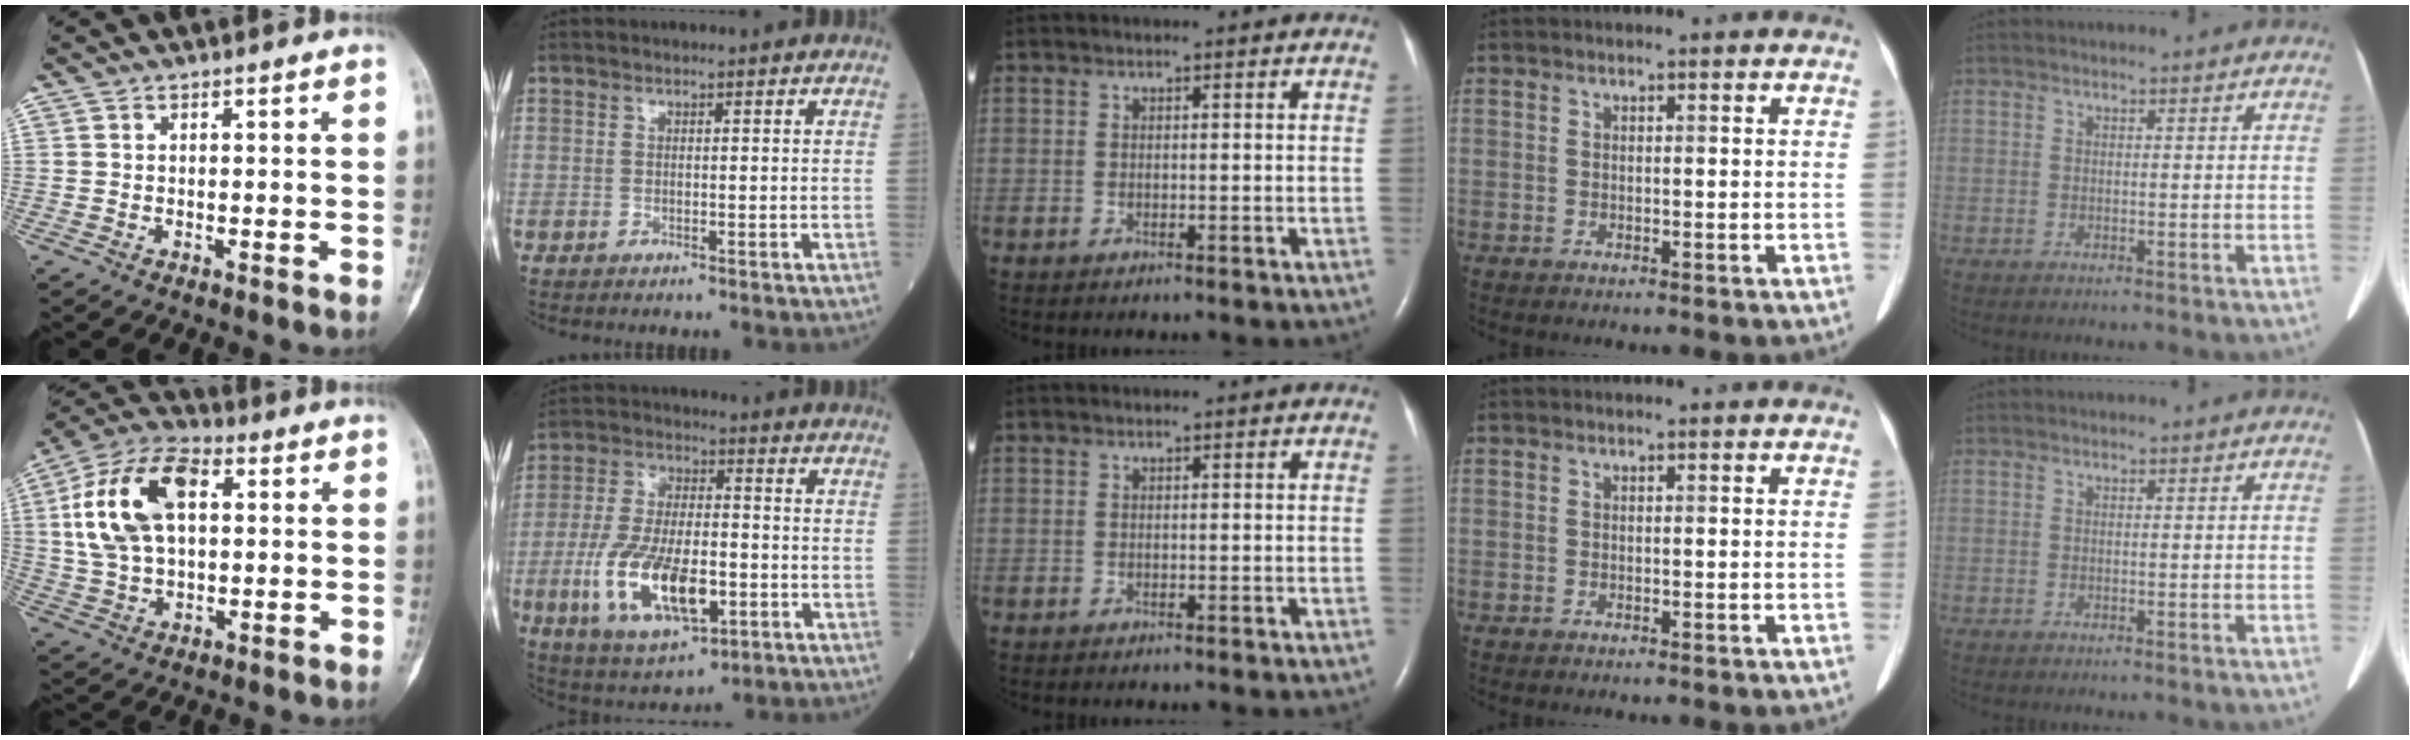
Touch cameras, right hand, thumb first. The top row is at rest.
{"thumb": {"total": 17.7, "force": [3.7, 10.4, 13.8], "torque": [-0.255, 0.020, 0.063]}, "index": {"total": 16.6, "force": [-5.0, 6.6, 14.4], "torque": [-0.299, -0.008, -0.078]}}